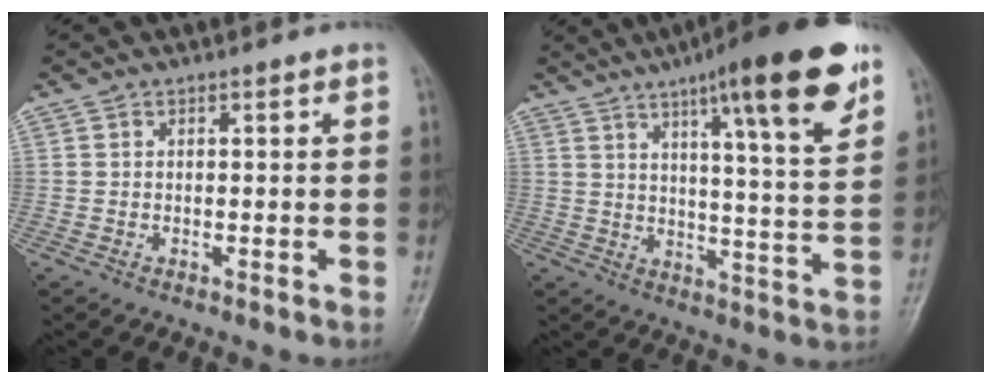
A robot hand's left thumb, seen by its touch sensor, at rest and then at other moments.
{"total": 19.7, "force": [11.2, 3.2, 15.9], "torque": [-0.207, -0.040, 0.163]}